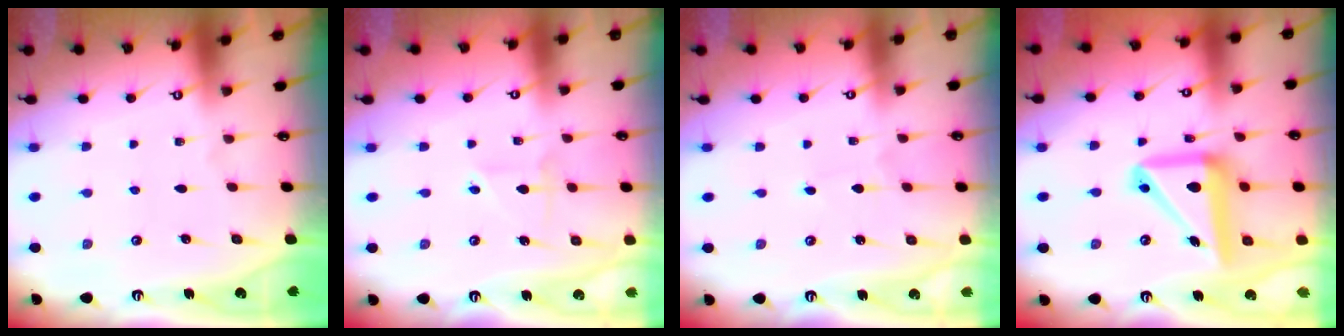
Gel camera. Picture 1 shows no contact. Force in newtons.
{"total": 2.7, "press": 2.7, "slide": 0.3}
{"total": 0.7, "press": 0.7, "slide": 0.0}
{"total": 14.8, "press": 14.6, "slide": 2.3}